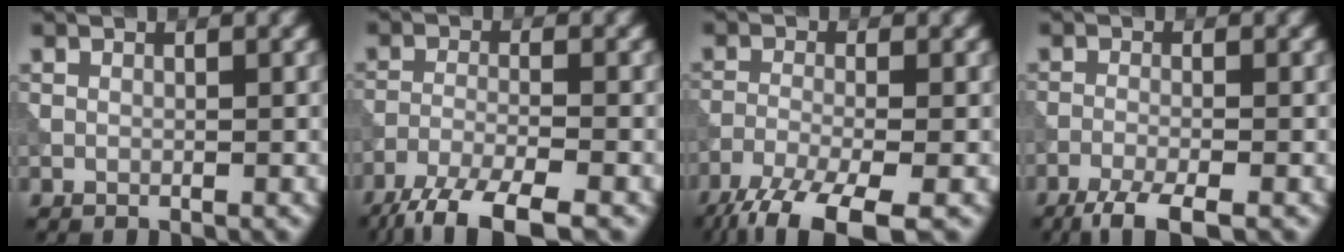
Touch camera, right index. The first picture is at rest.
{"total": 6.9, "force": [-5.4, 1.4, 4.2], "torque": [-0.075, -0.012, -0.105]}
{"total": 7.9, "force": [-5.6, 1.8, 5.2], "torque": [-0.099, -0.019, -0.113]}
{"total": 3.9, "force": [-2.8, 0.7, 2.6], "torque": [-0.048, -0.004, -0.062]}